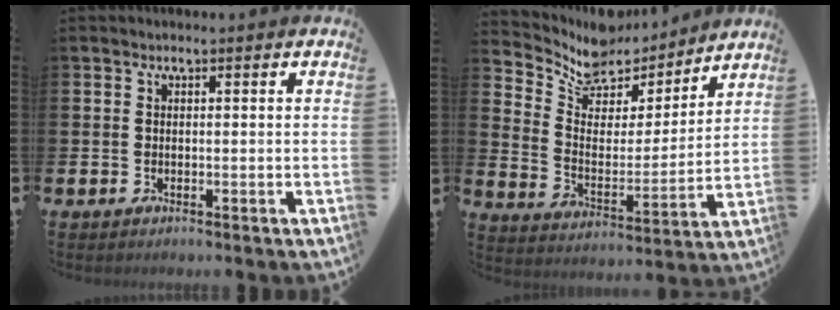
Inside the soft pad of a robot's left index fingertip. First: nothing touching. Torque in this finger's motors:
{"motor_torque": [-0.13, -0.49, 0.01, 0.02]}